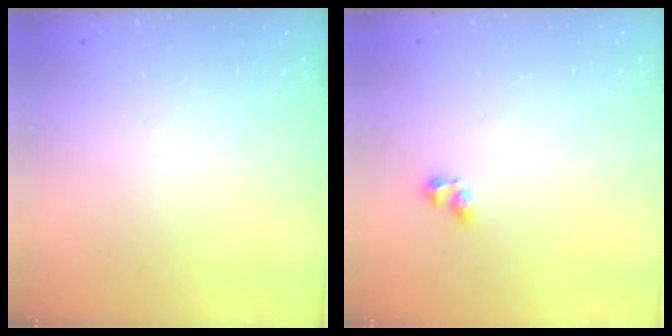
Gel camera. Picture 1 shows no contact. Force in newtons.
{"total": 3.9, "press": 3.8, "slide": 0.9}